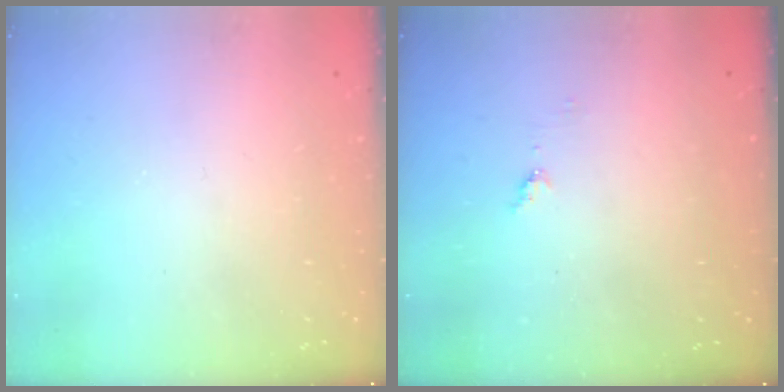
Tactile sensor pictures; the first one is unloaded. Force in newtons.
{"total": 4.3, "press": 4.2, "slide": 0.5}